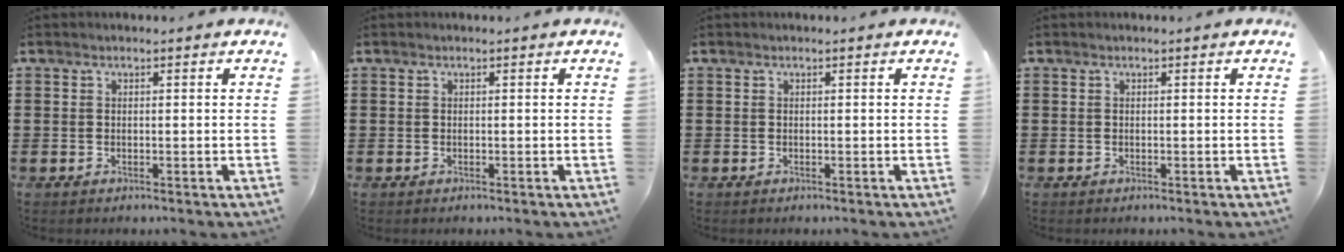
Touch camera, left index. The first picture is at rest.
{"total": 0.0}
{"total": 0.0}
{"total": 0.0}